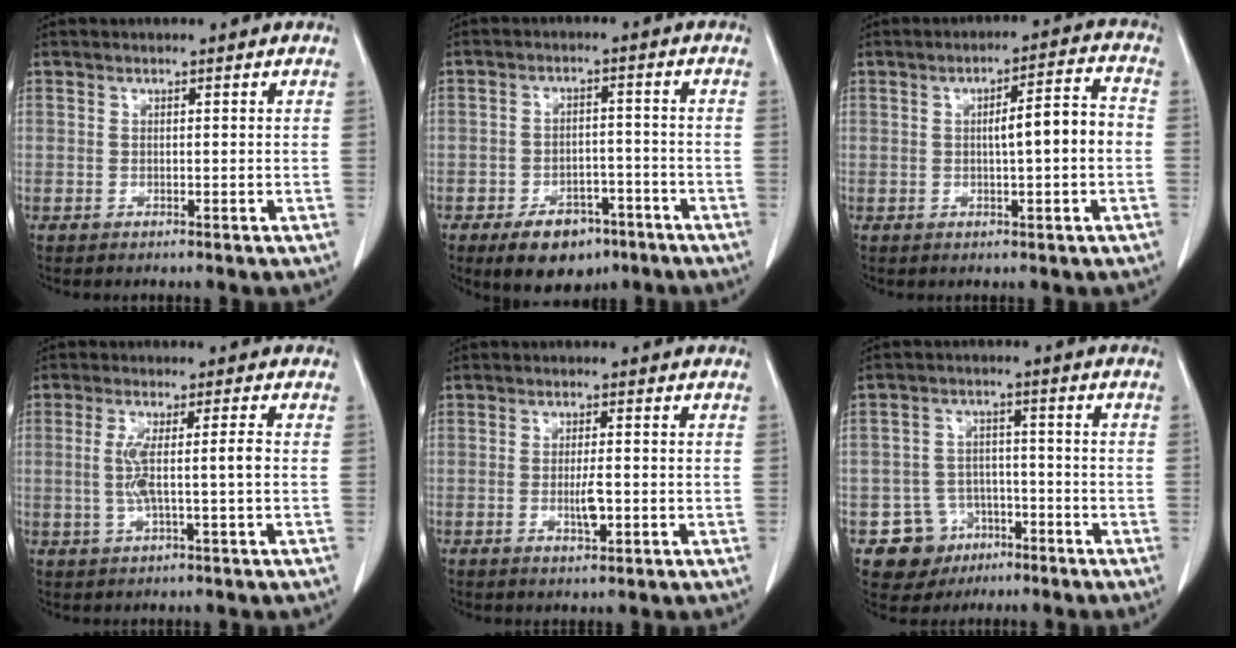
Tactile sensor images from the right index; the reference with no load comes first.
{"total": 8.5, "force": [-5.5, 4.7, 4.4], "torque": [-0.068, 0.003, -0.080]}
{"total": 6.8, "force": [-0.5, 0.7, 6.8], "torque": [-0.103, 0.019, -0.007]}
{"total": 5.7, "force": [-0.4, -0.1, 5.7], "torque": [-0.113, 0.005, -0.004]}
{"total": 3.3, "force": [-0.7, 0.7, 3.2], "torque": [-0.061, -0.003, -0.011]}
{"total": 7.2, "force": [-3.6, 6.2, 0.8], "torque": [-0.007, 0.012, -0.048]}